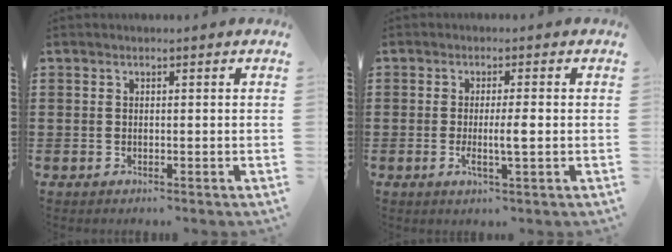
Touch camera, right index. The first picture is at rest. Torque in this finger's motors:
{"motor_torque": [0.96, -0.33, 0.36, 0.12]}